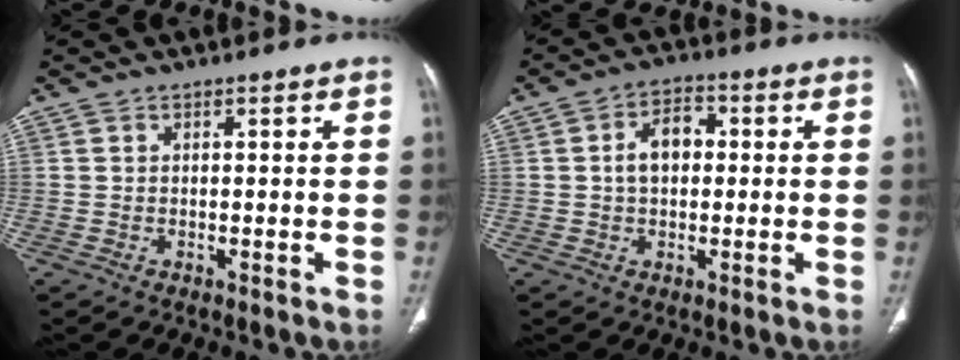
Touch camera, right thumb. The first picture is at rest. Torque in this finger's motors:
{"motor_torque": [0.25, 1.56, 0.77, 0.41, 0.01]}